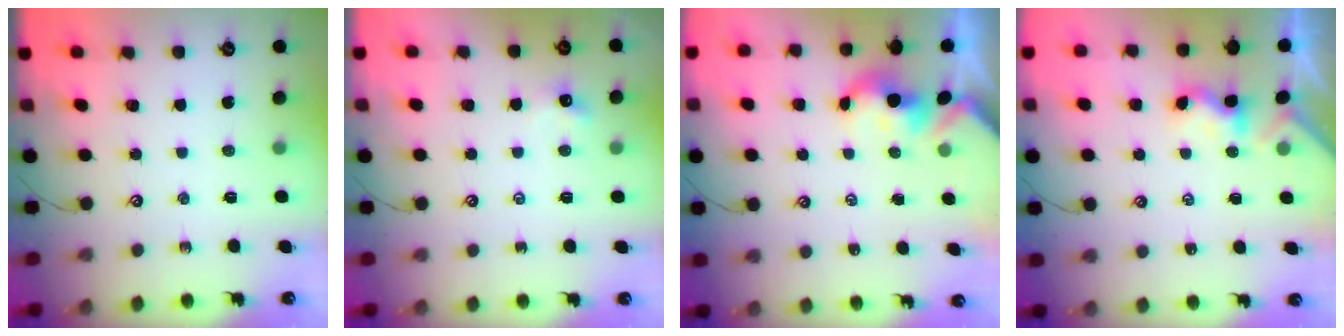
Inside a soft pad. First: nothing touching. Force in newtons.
{"total": 2.2, "press": 2.2, "slide": 0.4}
{"total": 1.7, "press": 1.7, "slide": 0.2}
{"total": 1.7, "press": 1.7, "slide": 0.5}